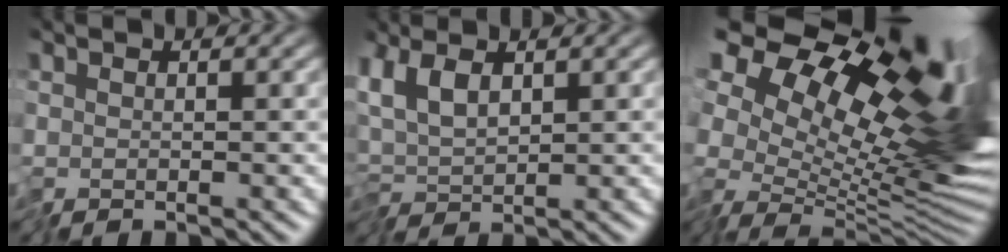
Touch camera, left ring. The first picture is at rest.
{"total": 3.2, "force": [0.3, 1.4, 2.9], "torque": [-0.059, 0.010, -0.002]}
{"total": 17.0, "force": [7.2, 8.7, 12.7], "torque": [-0.223, 0.031, 0.122]}